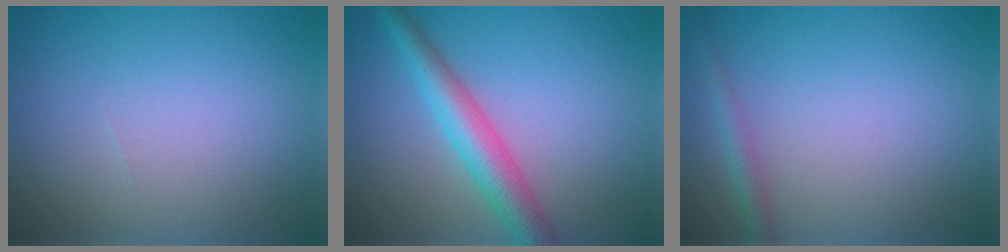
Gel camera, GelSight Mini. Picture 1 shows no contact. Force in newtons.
{"total": 4.6, "press": 4.6, "slide": 0.1}
{"total": 1.6, "press": 1.6, "slide": 0.1}